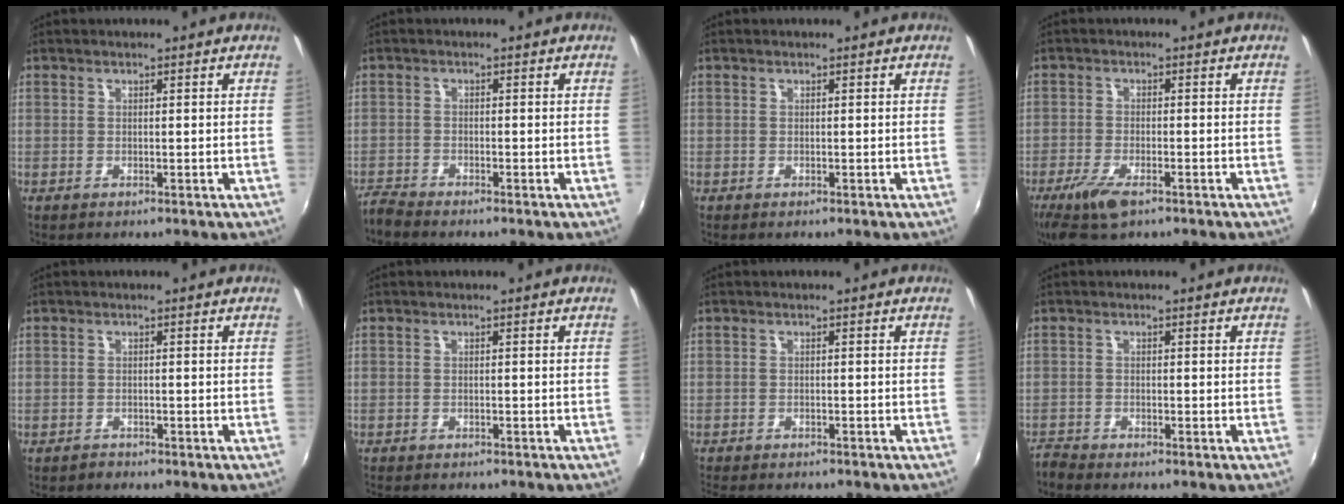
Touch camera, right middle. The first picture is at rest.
{"total": 2.9, "force": [-2.9, 0.0, 0.2], "torque": [-0.017, -0.013, -0.062]}
{"total": 0.0}
{"total": 7.4, "force": [-4.7, 2.6, 5.1], "torque": [-0.124, -0.021, -0.088]}
{"total": 1.1, "force": [-1.0, 0.5, -0.1], "torque": [-0.001, 0.002, -0.017]}
{"total": 2.9, "force": [-2.7, 0.6, 1.0], "torque": [-0.028, -0.013, -0.044]}
{"total": 5.2, "force": [-4.7, 1.0, 2.0], "torque": [-0.051, -0.019, -0.077]}
{"total": 2.3, "force": [-2.3, -0.1, -0.1], "torque": [-0.008, -0.012, -0.053]}